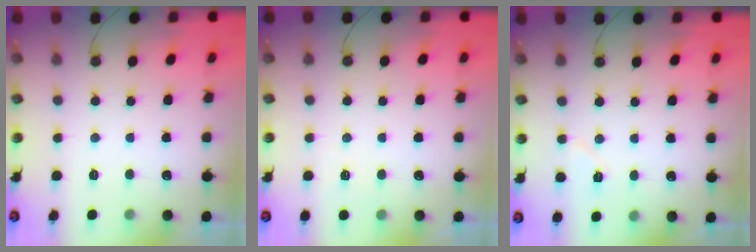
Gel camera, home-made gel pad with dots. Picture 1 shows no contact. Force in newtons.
{"total": 3.0, "press": 3.0, "slide": 0.7}
{"total": 5.3, "press": 5.2, "slide": 0.9}